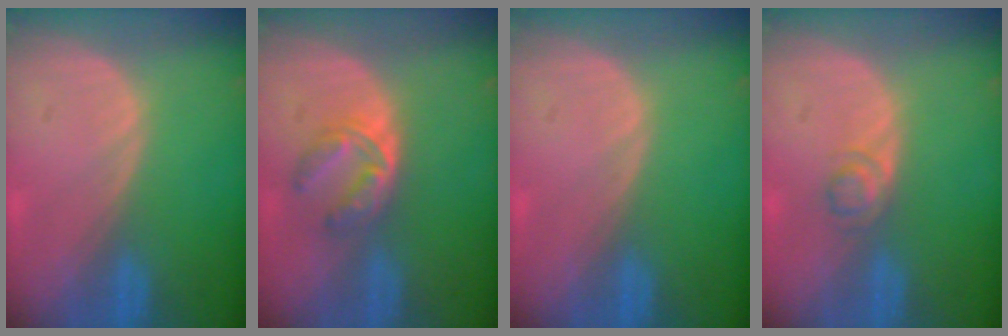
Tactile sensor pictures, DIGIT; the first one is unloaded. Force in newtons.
{"total": 5.0, "press": 4.8, "slide": 1.5}
{"total": 0.0}
{"total": 2.2, "press": 2.2, "slide": 0.2}